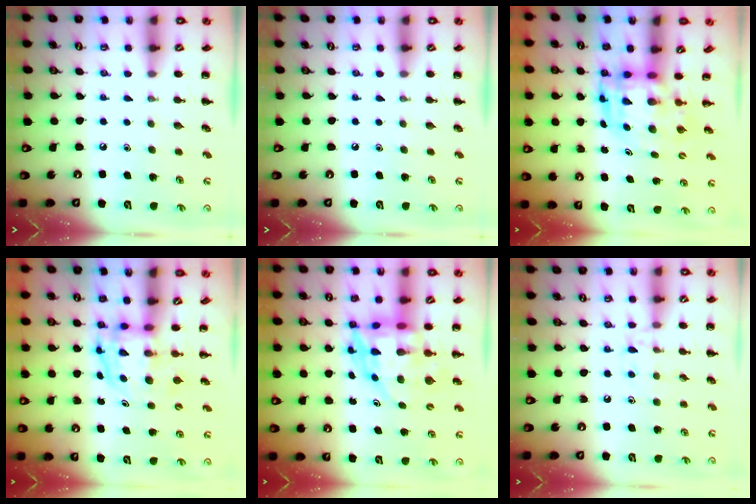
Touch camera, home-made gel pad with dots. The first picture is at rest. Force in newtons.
{"total": 0.0}
{"total": 3.9, "press": 3.8, "slide": 0.8}
{"total": 3.9, "press": 3.8, "slide": 0.6}
{"total": 7.1, "press": 6.7, "slide": 2.4}
{"total": 8.0, "press": 7.9, "slide": 1.3}